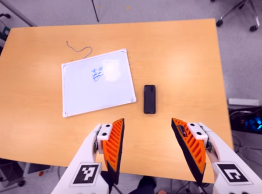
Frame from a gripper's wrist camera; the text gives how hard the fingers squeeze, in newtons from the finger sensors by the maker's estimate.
{"total": 0.0}